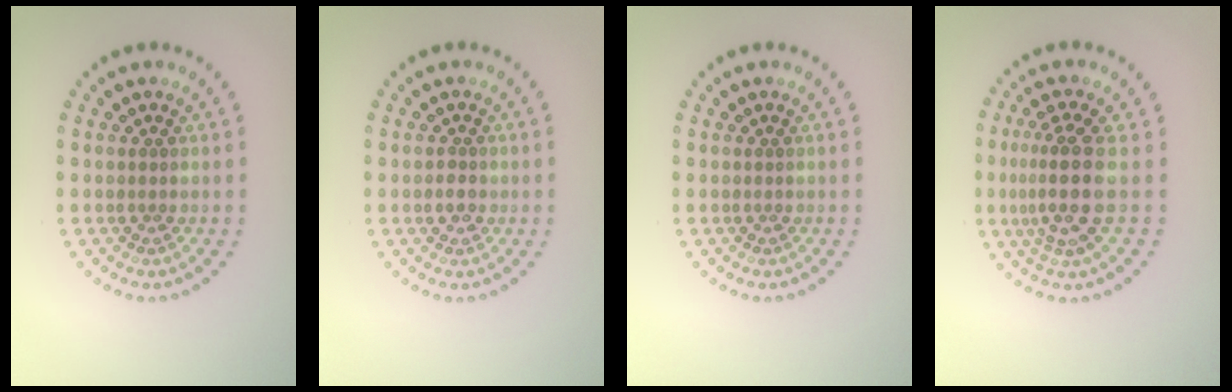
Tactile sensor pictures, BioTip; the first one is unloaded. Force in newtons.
{"total": 1.0, "press": 1.0, "slide": 0.1}
{"total": 0.0}
{"total": 3.9, "press": 3.0, "slide": 2.5}